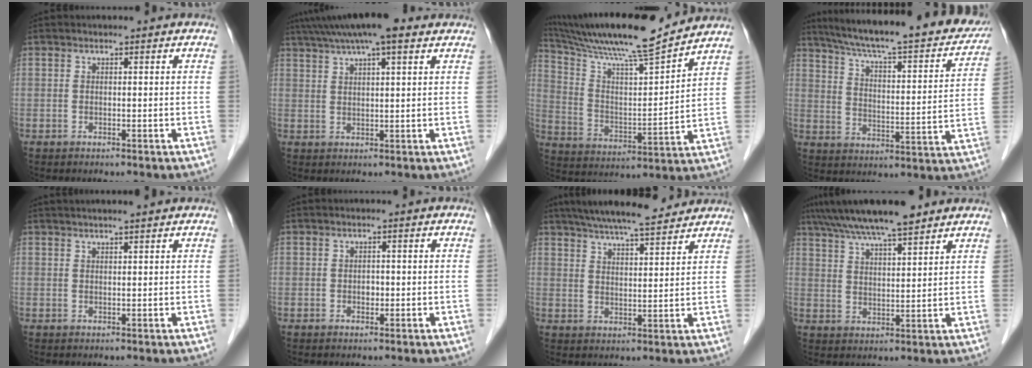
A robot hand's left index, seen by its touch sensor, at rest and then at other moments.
{"total": 11.6, "force": [8.7, 1.7, 7.5], "torque": [-0.124, 0.045, 0.132]}
{"total": 18.9, "force": [16.8, 0.0, 8.7], "torque": [-0.161, 0.009, 0.280]}
{"total": 27.3, "force": [23.3, 4.2, 13.7], "torque": [-0.213, -0.021, 0.308]}
{"total": 5.3, "force": [4.5, 0.1, 2.8], "torque": [-0.041, 0.027, 0.066]}
{"total": 1.1, "force": [-0.2, 0.8, 0.7], "torque": [-0.012, 0.002, -0.003]}
{"total": 14.1, "force": [12.4, 2.1, 6.5], "torque": [-0.111, 0.024, 0.188]}
{"total": 11.8, "force": [9.6, 1.3, 6.7], "torque": [-0.112, 0.030, 0.160]}